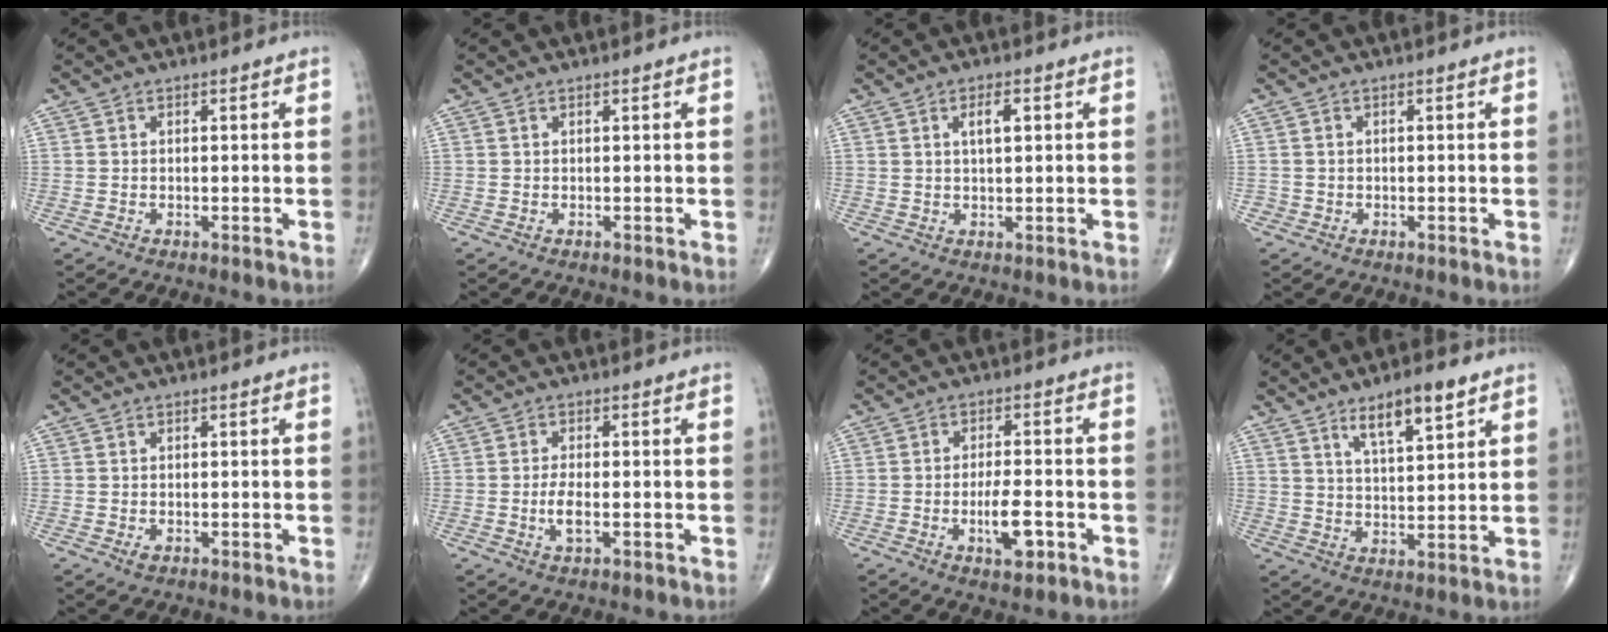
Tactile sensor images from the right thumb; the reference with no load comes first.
{"total": 0.0}
{"total": 3.4, "force": [1.2, 1.3, 3.0], "torque": [-0.049, -0.002, 0.019]}
{"total": 0.8, "force": [-0.2, 0.7, 0.0], "torque": [0.007, 0.005, -0.006]}
{"total": 0.9, "force": [-0.4, 0.6, 0.6], "torque": [-0.009, -0.001, -0.006]}
{"total": 3.6, "force": [-0.9, 1.4, 3.2], "torque": [-0.063, -0.001, -0.018]}
{"total": 6.4, "force": [-2.3, 2.3, 5.6], "torque": [-0.088, 0.008, -0.035]}
{"total": 8.8, "force": [5.4, 2.5, 6.5], "torque": [-0.099, -0.028, 0.094]}